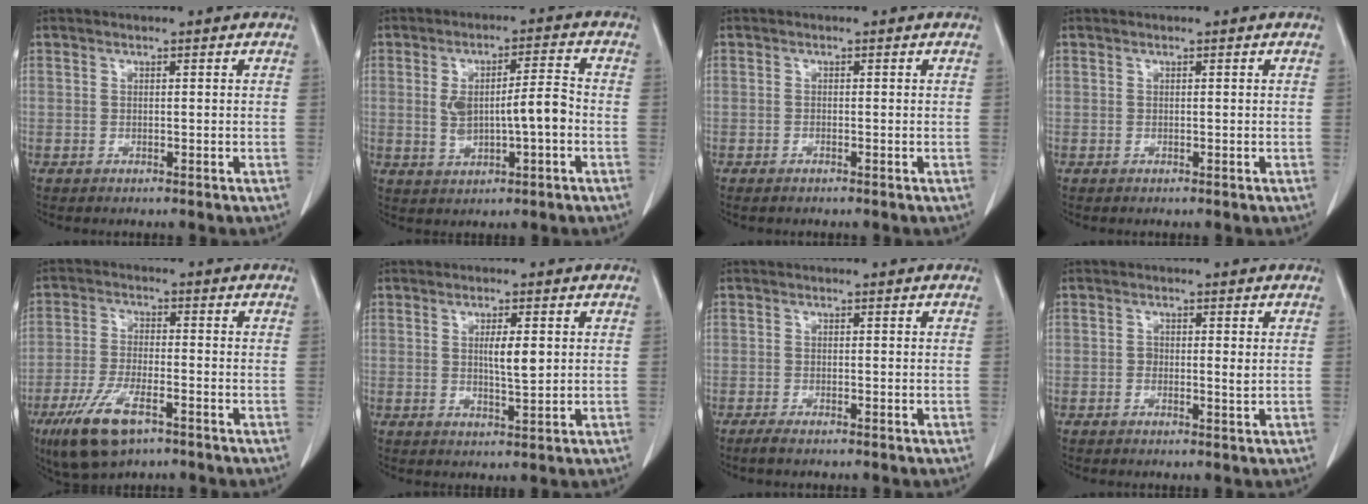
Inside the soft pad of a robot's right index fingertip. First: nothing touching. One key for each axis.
{"total": 7.7, "fx": -0.5, "fy": 1.9, "fz": 7.4, "tx": -0.136, "ty": 0.017, "tz": 0.001}
{"total": 0.6, "fx": -0.5, "fy": 0.1, "fz": 0.4, "tx": -0.015, "ty": -0.004, "tz": -0.006}
{"total": 0.0}
{"total": 9.5, "fx": -5.5, "fy": 2.9, "fz": 7.1, "tx": -0.154, "ty": -0.020, "tz": -0.095}
{"total": 4.1, "fx": 0.7, "fy": 0.7, "fz": 3.9, "tx": -0.070, "ty": -0.003, "tz": 0.011}
{"total": 1.5, "fx": -1.2, "fy": 0.1, "fz": 0.9, "tx": -0.026, "ty": -0.005, "tz": -0.023}
{"total": 1.7, "fx": 0.2, "fy": 0.8, "fz": 1.5, "tx": -0.021, "ty": 0.002, "tz": 0.005}